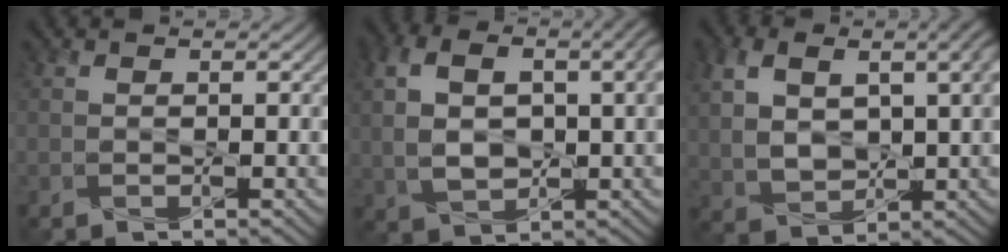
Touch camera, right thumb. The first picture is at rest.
{"total": 10.9, "force": [1.7, 6.0, 8.9], "torque": [-0.185, 0.006, 0.027]}
{"total": 10.1, "force": [3.0, 5.5, 7.9], "torque": [-0.181, 0.000, 0.060]}